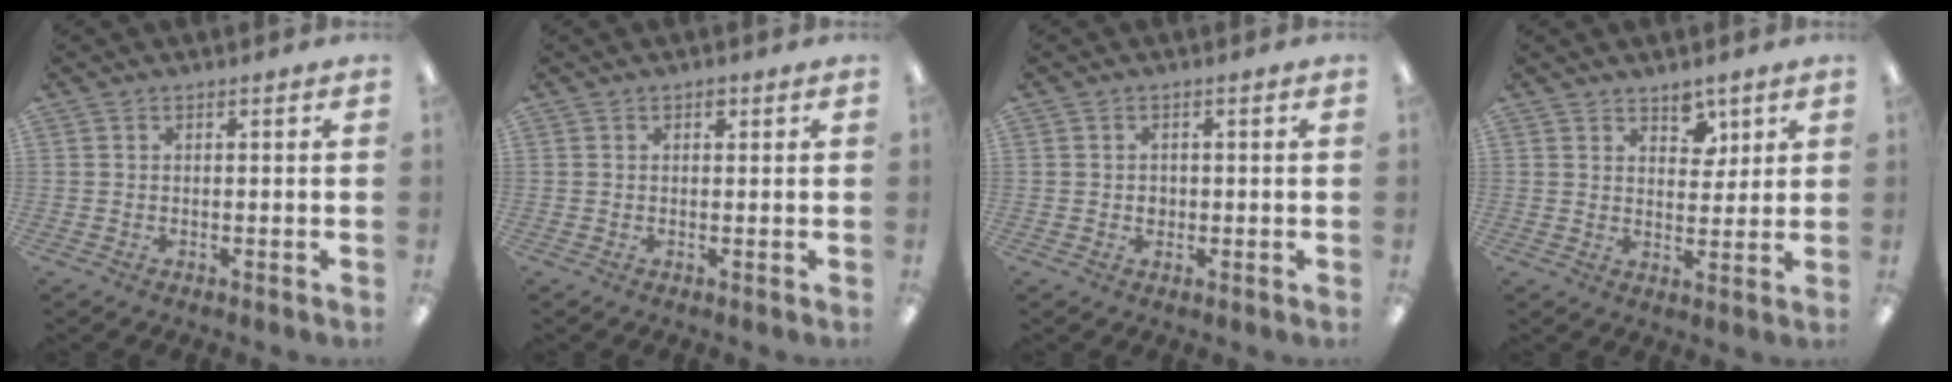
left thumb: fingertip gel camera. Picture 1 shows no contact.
{"total": 1.4, "force": [0.8, 0.9, 0.8], "torque": [-0.007, 0.000, 0.012]}
{"total": 1.5, "force": [0.1, 1.4, 0.6], "torque": [-0.004, 0.001, -0.002]}
{"total": 5.5, "force": [4.1, 3.2, 1.8], "torque": [0.001, -0.024, 0.067]}